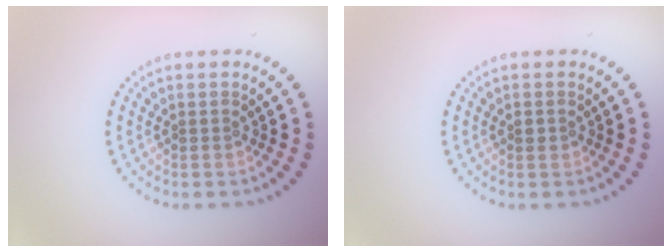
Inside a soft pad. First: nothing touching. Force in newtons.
{"total": 0.8, "press": 0.8, "slide": 0.1}